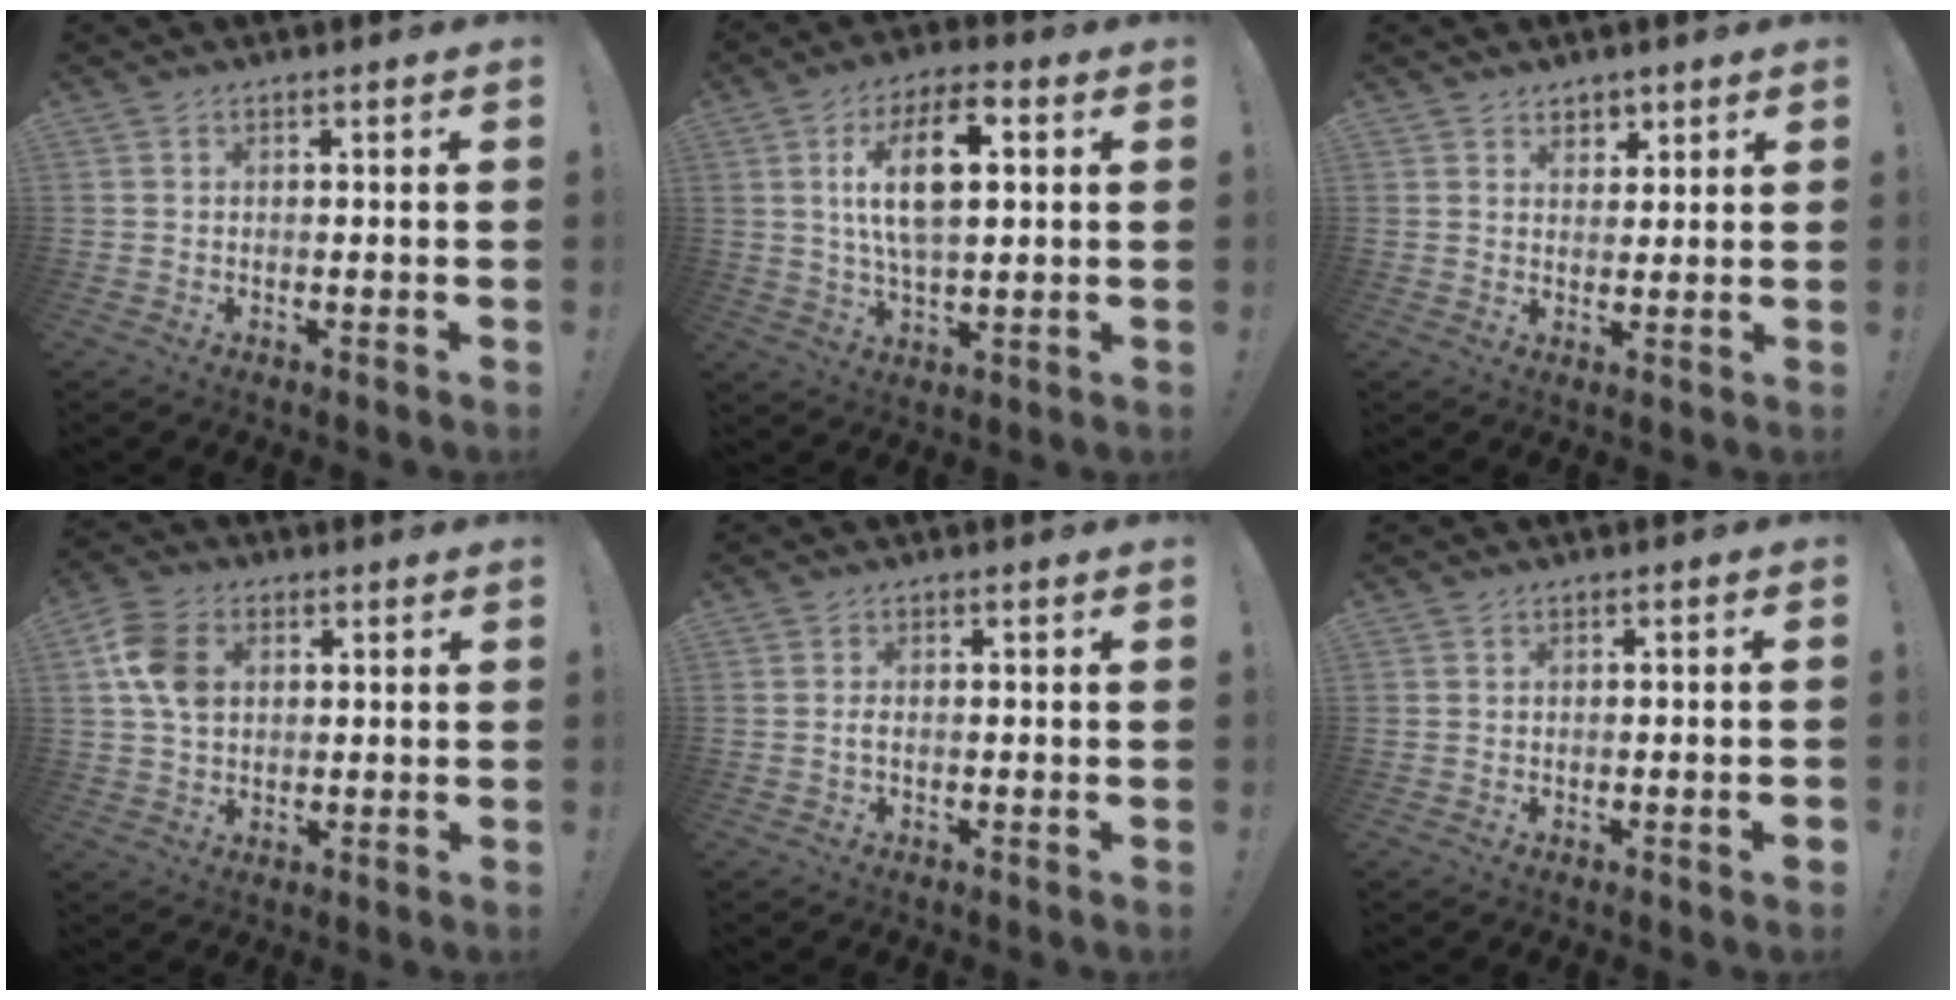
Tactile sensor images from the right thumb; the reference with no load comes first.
{"total": 14.2, "force": [3.8, 6.7, 11.9], "torque": [-0.202, 0.004, 0.062]}
{"total": 3.9, "force": [2.5, 2.9, 0.5], "torque": [0.003, -0.016, 0.045]}
{"total": 10.0, "force": [2.0, 7.4, 6.4], "torque": [-0.101, 0.007, 0.040]}
{"total": 1.4, "force": [-0.6, 0.2, 1.3], "torque": [-0.025, 0.003, -0.011]}
{"total": 1.8, "force": [-0.7, -0.4, 1.6], "torque": [-0.028, 0.000, -0.011]}